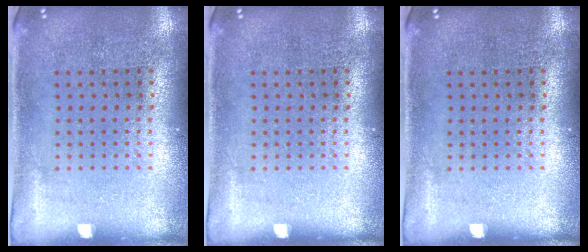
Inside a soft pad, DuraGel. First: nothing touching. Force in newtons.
{"total": 0.0}
{"total": 0.0}